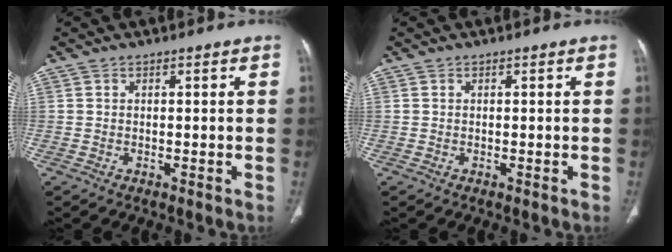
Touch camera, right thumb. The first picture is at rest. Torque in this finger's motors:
{"motor_torque": [-0.06, 0.07, -0.06, -0.02, 0.00]}